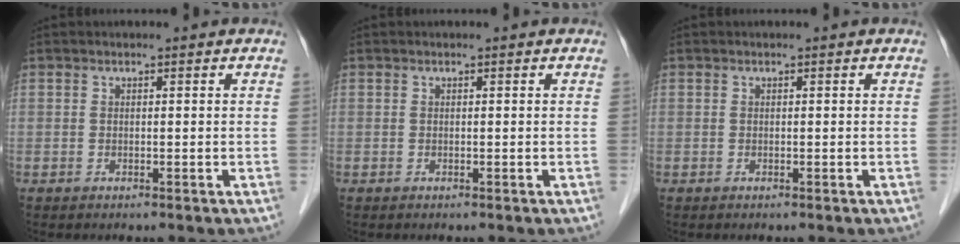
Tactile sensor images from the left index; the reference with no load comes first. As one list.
[{"total": 0.0}, {"total": 0.0}]